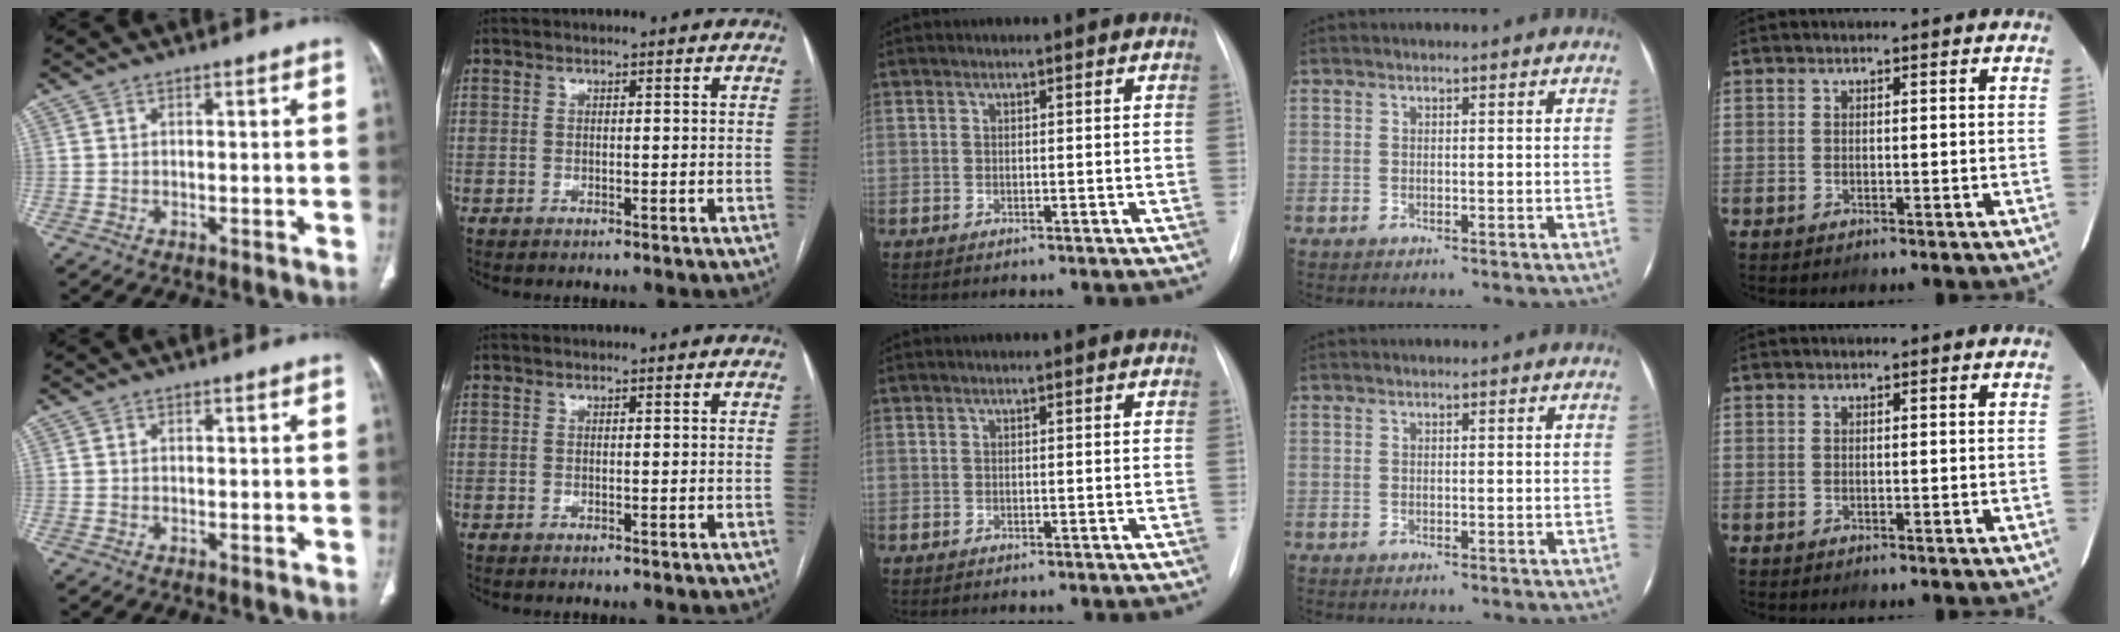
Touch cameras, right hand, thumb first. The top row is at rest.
{}